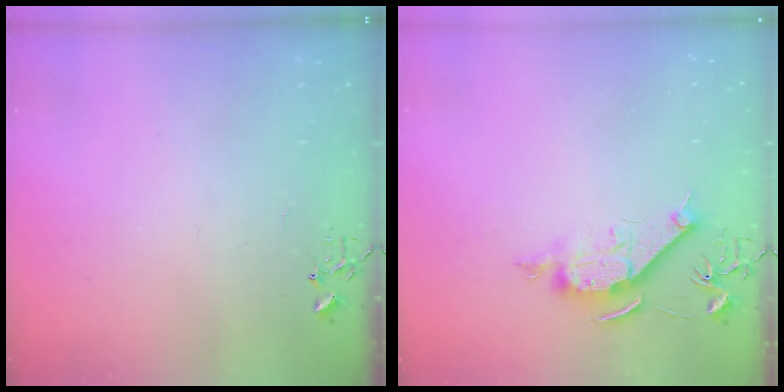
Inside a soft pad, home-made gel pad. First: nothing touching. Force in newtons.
{"total": 10.4, "press": 10.4, "slide": 0.9}